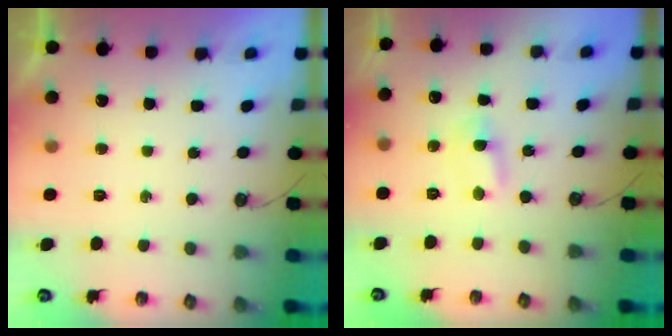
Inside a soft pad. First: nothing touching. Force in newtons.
{"total": 1.5, "press": 1.5, "slide": 0.2}